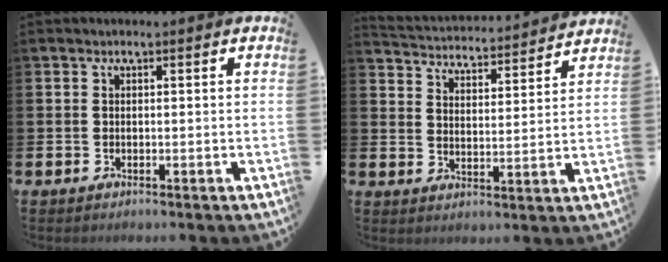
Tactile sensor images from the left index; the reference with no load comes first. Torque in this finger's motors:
{"motor_torque": [-0.59, -0.96, -0.19, -0.04]}